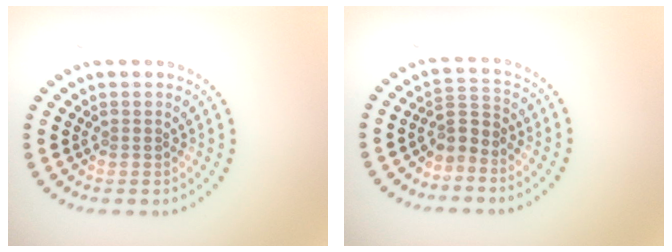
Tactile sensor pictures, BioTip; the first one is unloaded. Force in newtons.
{"total": 2.3, "press": 1.5, "slide": 1.7}